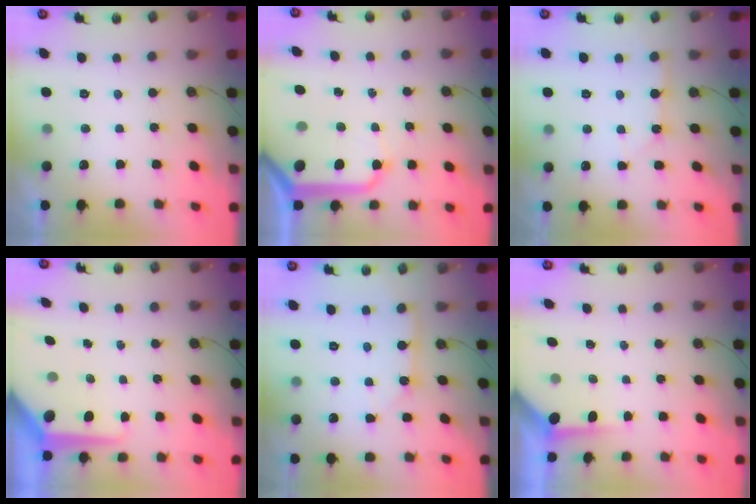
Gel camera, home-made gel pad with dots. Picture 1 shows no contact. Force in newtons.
{"total": 14.1, "press": 14.0, "slide": 1.9}
{"total": 2.2, "press": 2.2, "slide": 0.3}
{"total": 11.3, "press": 11.2, "slide": 1.0}
{"total": 5.1, "press": 5.1, "slide": 0.0}
{"total": 3.8, "press": 3.8, "slide": 0.4}